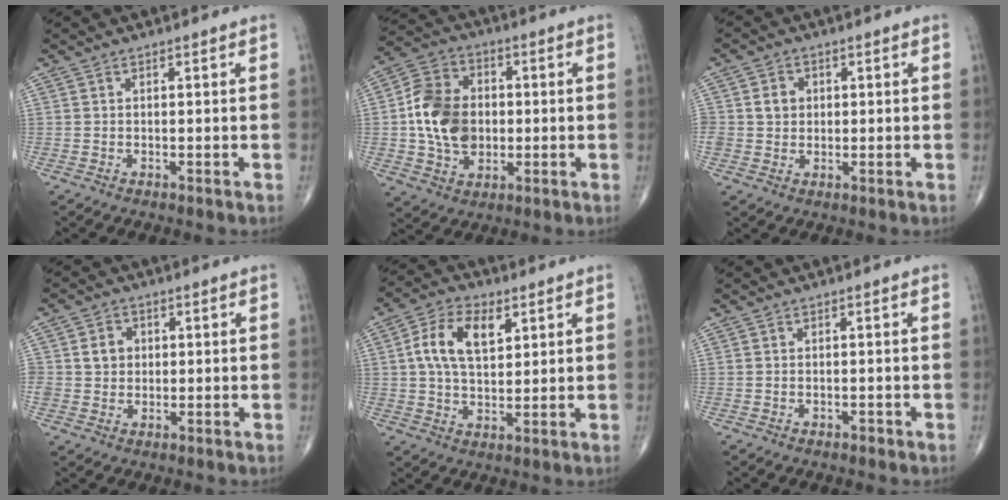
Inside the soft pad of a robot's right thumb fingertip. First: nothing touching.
{"total": 13.7, "force": [-0.3, 10.4, 9.0], "torque": [-0.145, 0.018, -0.006]}
{"total": 4.1, "force": [0.6, 3.6, 1.7], "torque": [-0.010, 0.002, 0.010]}
{"total": 4.5, "force": [0.7, 4.0, 2.0], "torque": [-0.013, 0.002, 0.009]}
{"total": 10.6, "force": [3.2, 6.1, 8.0], "torque": [-0.137, 0.001, 0.056]}
{"total": 0.8, "force": [-0.5, 0.5, 0.4], "torque": [-0.010, 0.006, -0.006]}